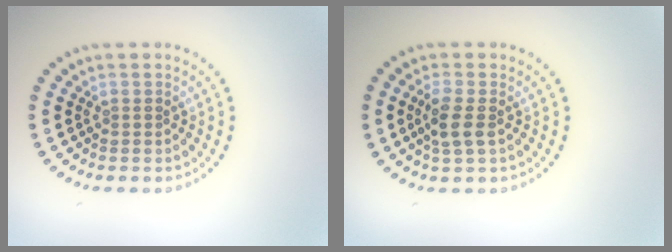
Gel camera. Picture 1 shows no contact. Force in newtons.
{"total": 2.4, "press": 2.1, "slide": 1.0}